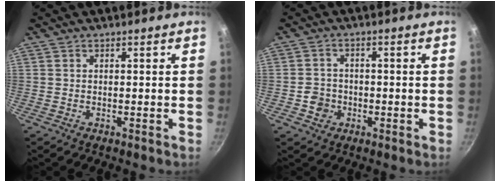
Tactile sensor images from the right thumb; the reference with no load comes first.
{"total": 4.0, "force": [-1.2, 3.6, 1.2], "torque": [-0.003, 0.018, -0.020]}